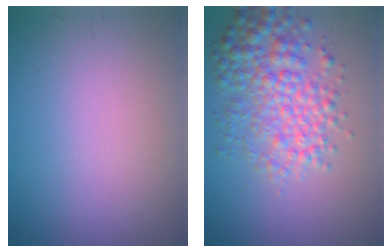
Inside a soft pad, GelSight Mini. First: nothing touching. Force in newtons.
{"total": 5.5, "press": 5.5, "slide": 0.1}